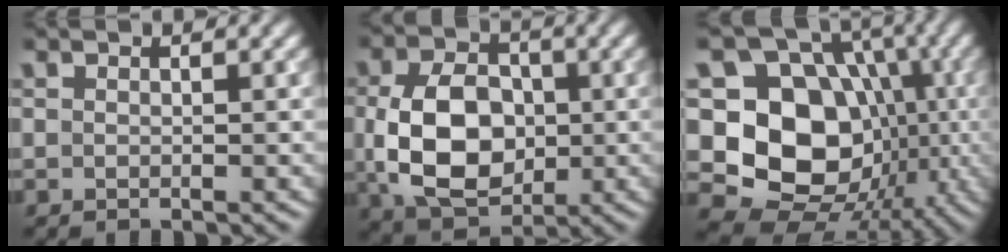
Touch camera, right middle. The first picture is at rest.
{"total": 8.8, "force": [-0.5, 6.1, 6.3], "torque": [-0.132, -0.007, -0.012]}
{"total": 14.5, "force": [-1.9, 11.6, 8.6], "torque": [-0.145, -0.010, -0.034]}